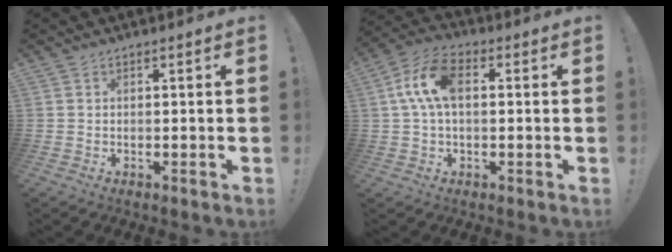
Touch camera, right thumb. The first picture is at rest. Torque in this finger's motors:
{"motor_torque": [0.40, 0.38, 0.05, 0.02, 0.13]}